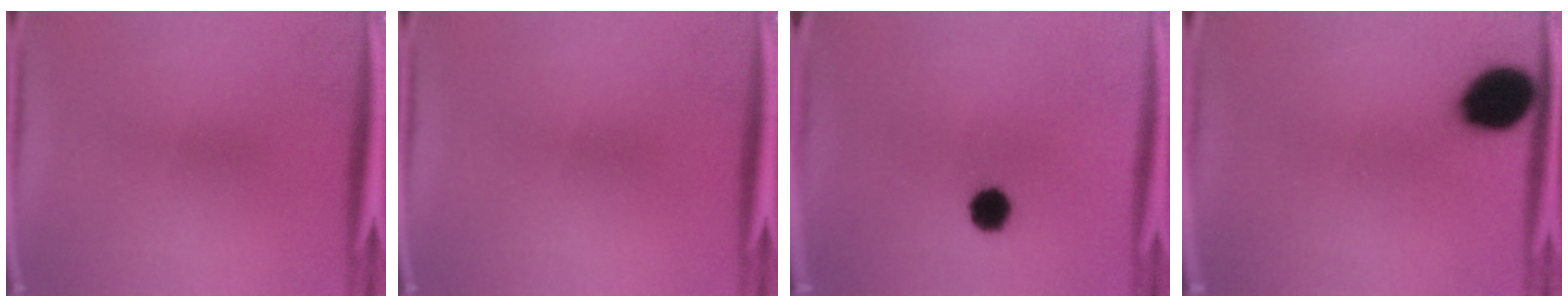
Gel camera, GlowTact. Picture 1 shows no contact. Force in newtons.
{"total": 0.0}
{"total": 5.3}
{"total": 11.9}